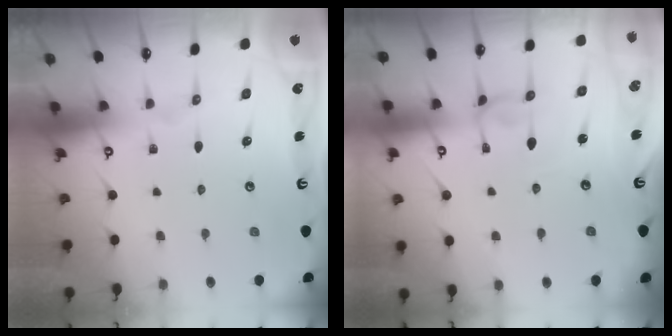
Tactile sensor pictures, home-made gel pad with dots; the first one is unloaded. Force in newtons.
{"total": 1.4, "press": 1.3, "slide": 0.4}